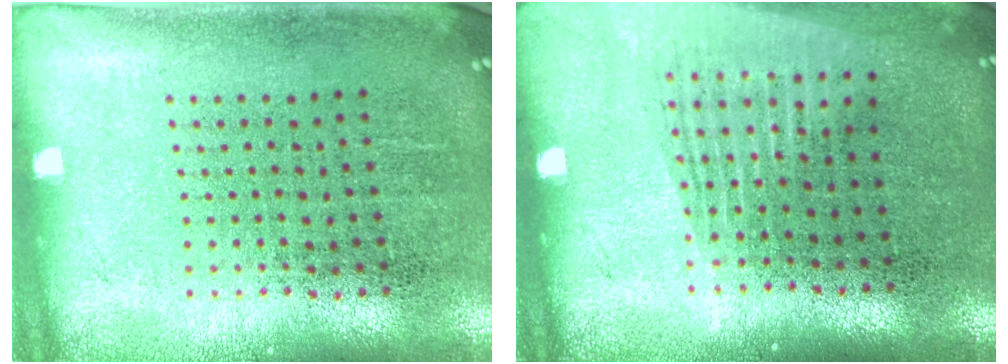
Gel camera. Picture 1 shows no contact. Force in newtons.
{"total": 1.4, "press": 1.2, "slide": 0.7}